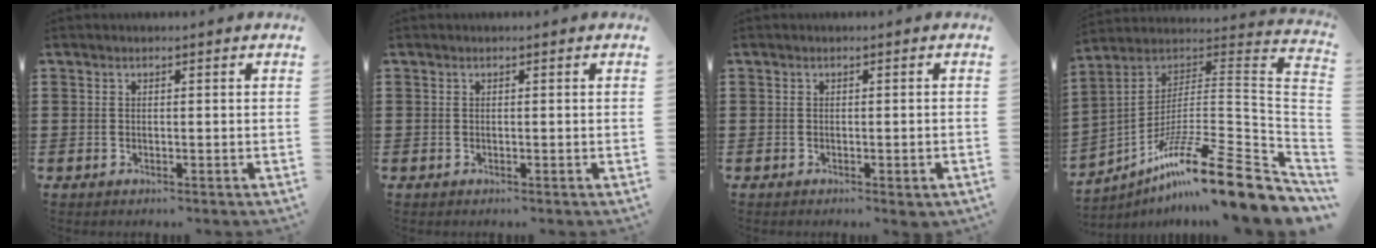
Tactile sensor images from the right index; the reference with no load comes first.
{"total": 0.0}
{"total": 0.6, "force": [-0.4, 0.1, 0.4], "torque": [-0.009, -0.004, -0.006]}
{"total": 17.0, "force": [-11.5, 0.5, 12.4], "torque": [-0.196, 0.020, -0.208]}